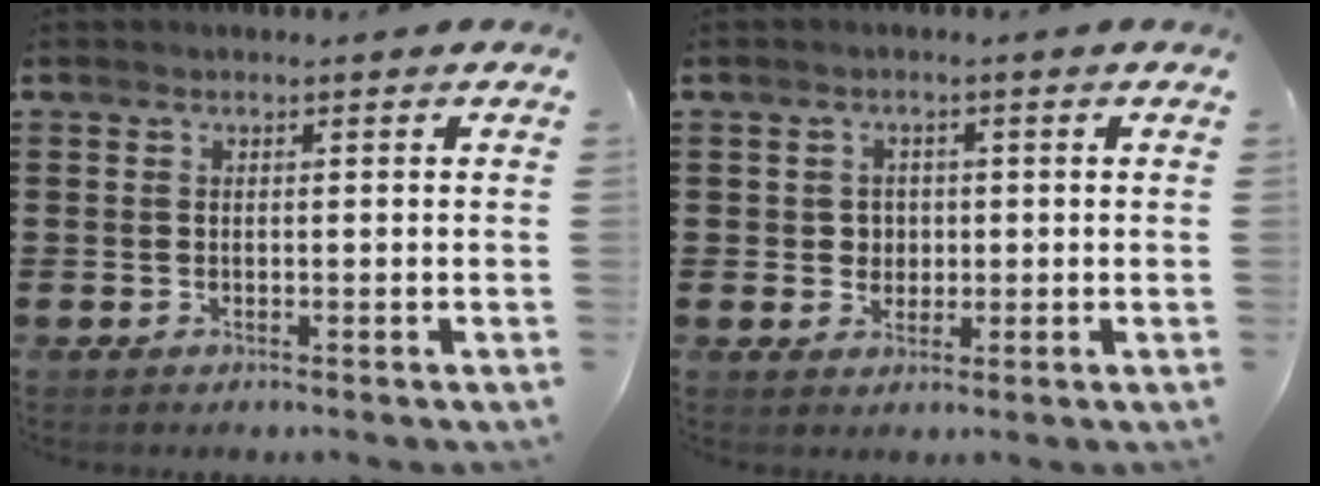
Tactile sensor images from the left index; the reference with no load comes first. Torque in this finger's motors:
{"motor_torque": [0.61, 0.42, 0.13, 0.00]}